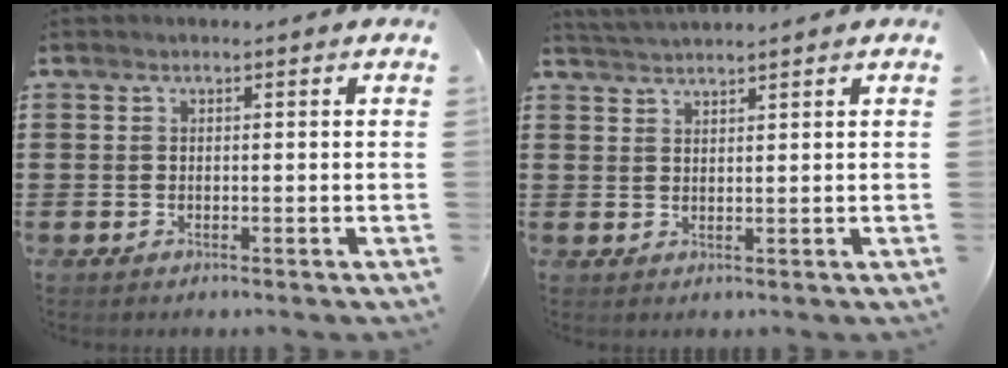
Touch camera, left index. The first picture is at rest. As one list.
[{"total": 2.0, "force": [2.0, -0.4, 0.0], "torque": [-0.005, -0.002, 0.039]}]